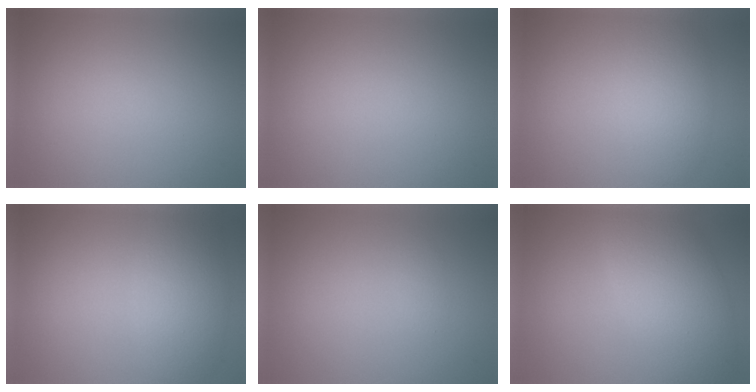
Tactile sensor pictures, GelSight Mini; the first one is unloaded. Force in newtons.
{"total": 0.0}
{"total": 4.2, "press": 4.2, "slide": 0.4}
{"total": 4.7, "press": 4.7, "slide": 0.1}
{"total": 0.6, "press": 0.6, "slide": 0.0}
{"total": 7.4, "press": 7.4, "slide": 0.4}